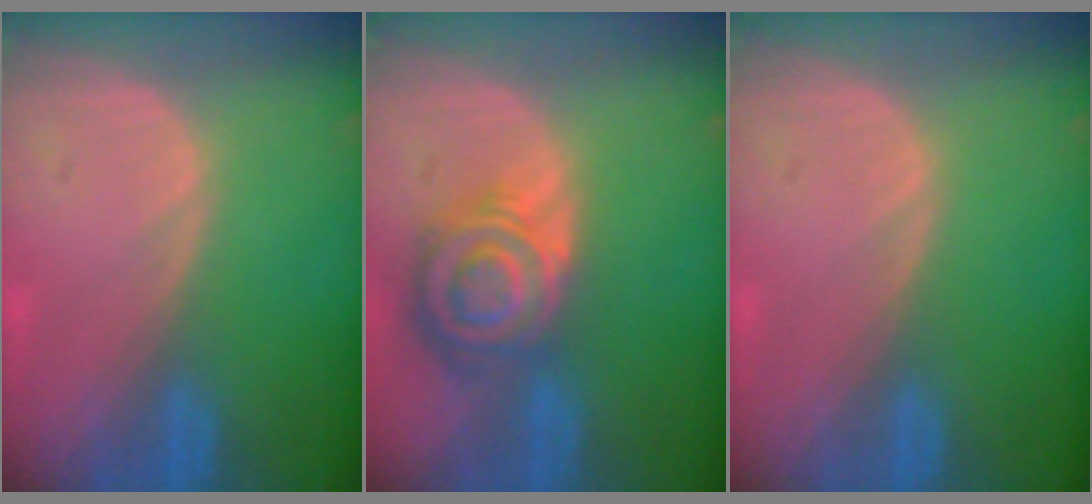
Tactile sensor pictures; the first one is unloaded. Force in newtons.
{"total": 8.4, "press": 7.3, "slide": 4.2}
{"total": 0.0}